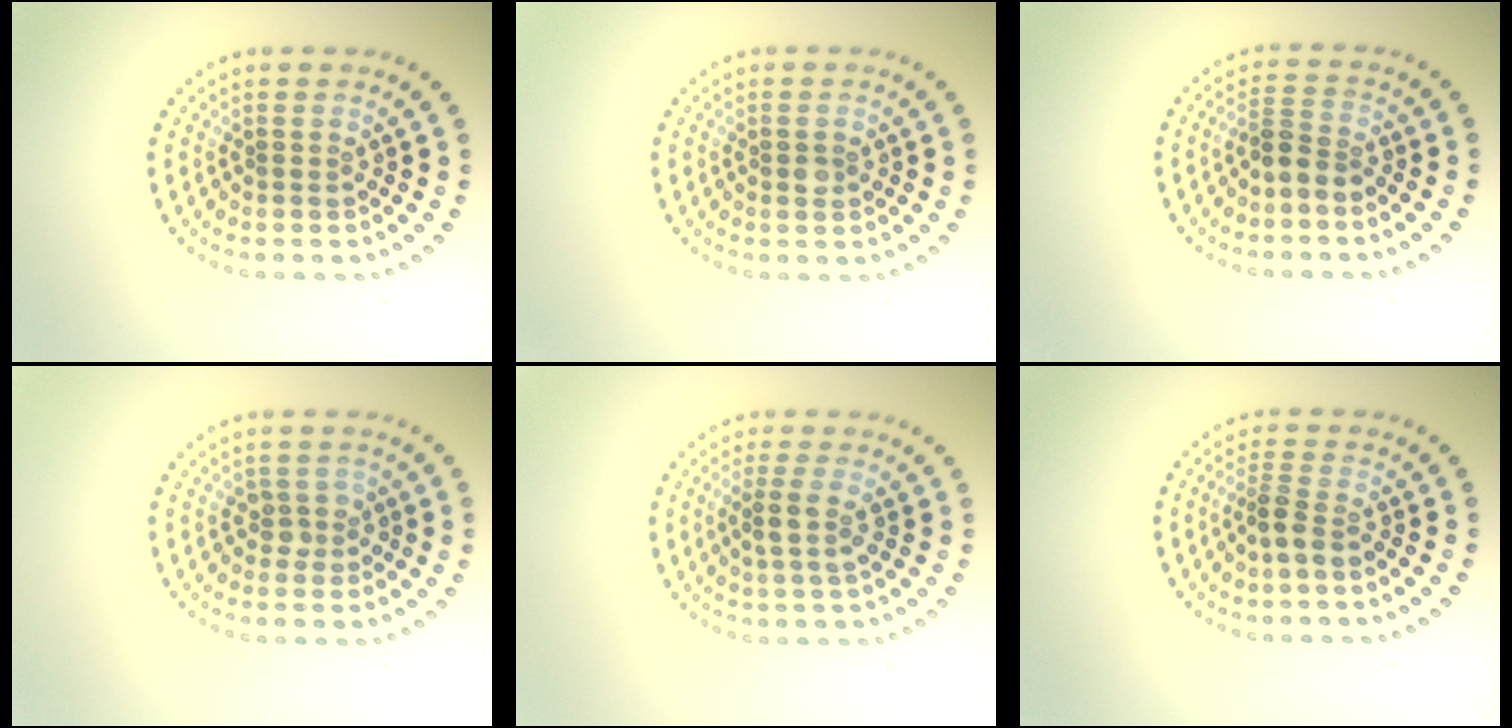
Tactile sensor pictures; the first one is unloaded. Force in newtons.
{"total": 1.0, "press": 1.0, "slide": 0.1}
{"total": 2.3, "press": 1.9, "slide": 1.4}
{"total": 1.5, "press": 1.2, "slide": 0.9}
{"total": 2.2, "press": 1.6, "slide": 1.4}
{"total": 2.2, "press": 1.7, "slide": 1.4}